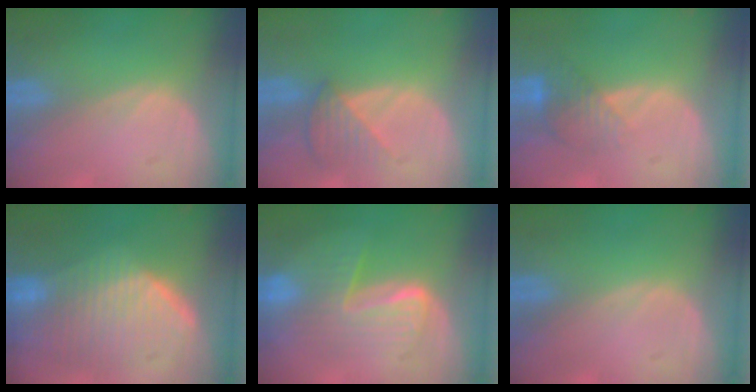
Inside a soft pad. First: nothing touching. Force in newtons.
{"total": 3.9, "press": 3.6, "slide": 1.5}
{"total": 4.4, "press": 3.7, "slide": 2.3}
{"total": 10.1, "press": 9.0, "slide": 4.6}
{"total": 7.4, "press": 7.4, "slide": 0.2}
{"total": 0.0}